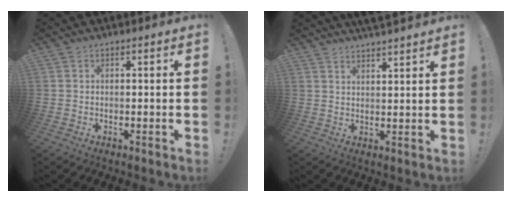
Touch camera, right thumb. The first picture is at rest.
{"total": 4.1, "force": [4.0, 0.2, 1.2], "torque": [-0.017, -0.026, 0.071]}